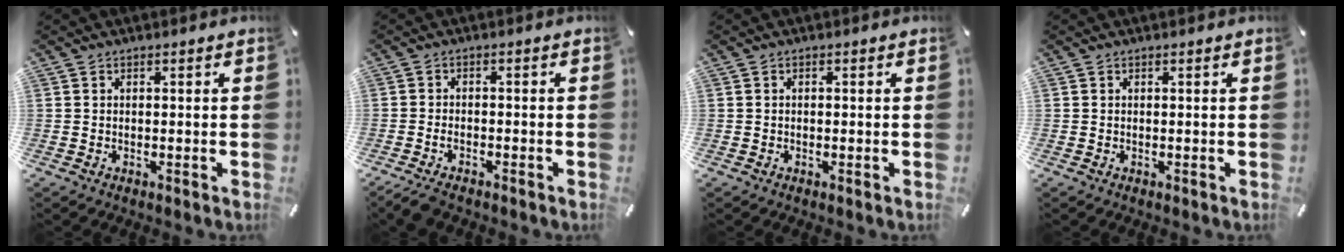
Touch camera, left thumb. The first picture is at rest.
{"total": 2.9, "force": [-2.1, 1.2, 1.6], "torque": [-0.041, 0.006, -0.044]}
{"total": 0.5, "force": [-0.2, 0.4, 0.3], "torque": [-0.005, 0.002, -0.005]}
{"total": 0.0}